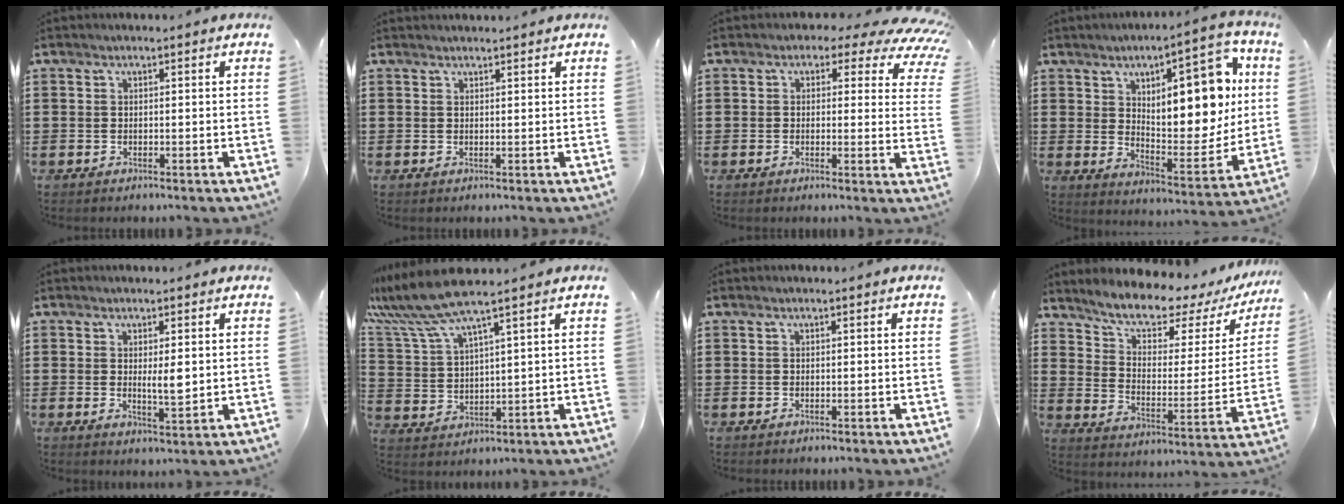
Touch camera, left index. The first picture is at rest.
{"total": 0.8, "force": [0.8, 0.0, 0.1], "torque": [-0.003, -0.001, 0.016]}
{"total": 3.5, "force": [1.8, 2.4, 1.8], "torque": [-0.034, -0.012, 0.024]}
{"total": 13.6, "force": [4.9, 5.7, 11.3], "torque": [-0.162, -0.023, 0.078]}
{"total": 3.6, "force": [0.5, 1.0, 3.4], "torque": [-0.049, -0.006, 0.005]}
{"total": 8.3, "force": [6.8, 0.3, 4.8], "torque": [-0.123, -0.027, 0.118]}
{"total": 0.0}
{"total": 7.4, "force": [6.6, 1.7, 2.9], "torque": [-0.076, -0.050, 0.109]}